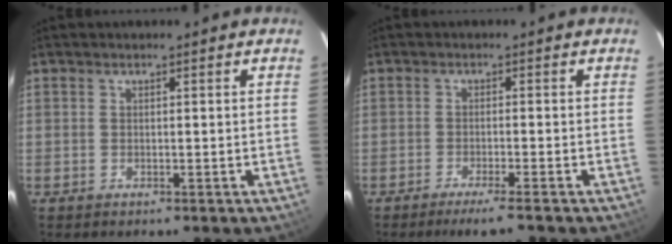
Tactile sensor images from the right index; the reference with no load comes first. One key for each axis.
{"total": 3.9, "fx": -3.2, "fy": -0.7, "fz": 2.1, "tx": -0.049, "ty": -0.007, "tz": -0.057}